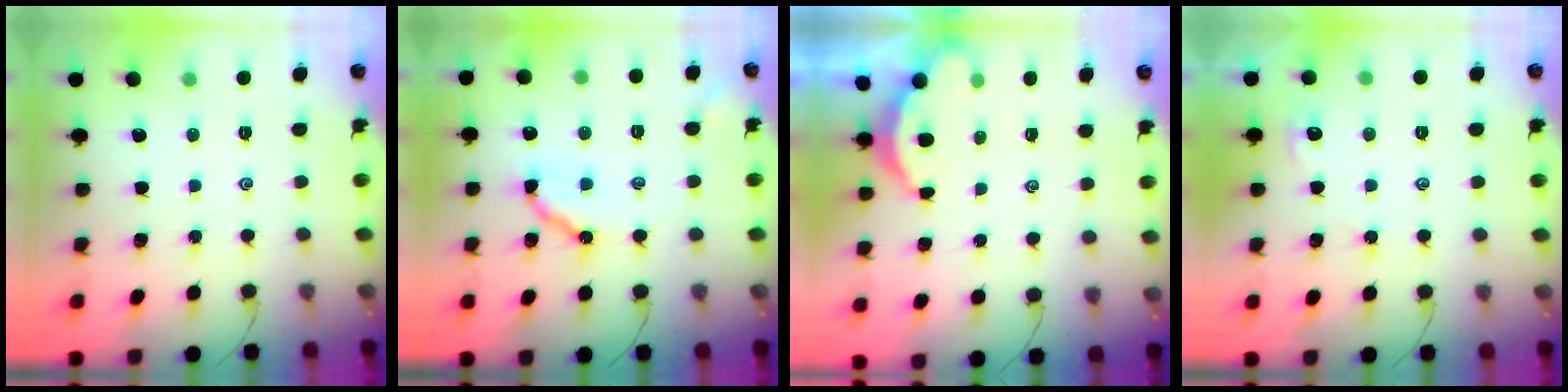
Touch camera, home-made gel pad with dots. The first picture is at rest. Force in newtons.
{"total": 11.2, "press": 11.1, "slide": 1.0}
{"total": 2.1, "press": 2.0, "slide": 0.4}
{"total": 2.9, "press": 2.9, "slide": 0.4}